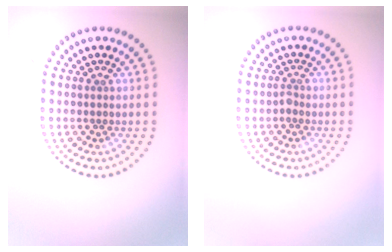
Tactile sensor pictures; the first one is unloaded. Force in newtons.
{"total": 0.6, "press": 0.5, "slide": 0.3}